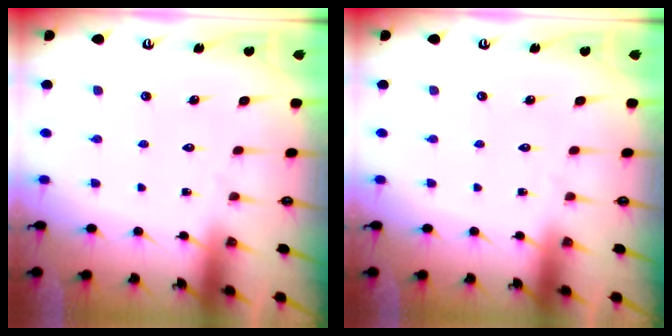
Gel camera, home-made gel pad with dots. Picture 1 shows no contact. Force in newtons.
{"total": 0.0}